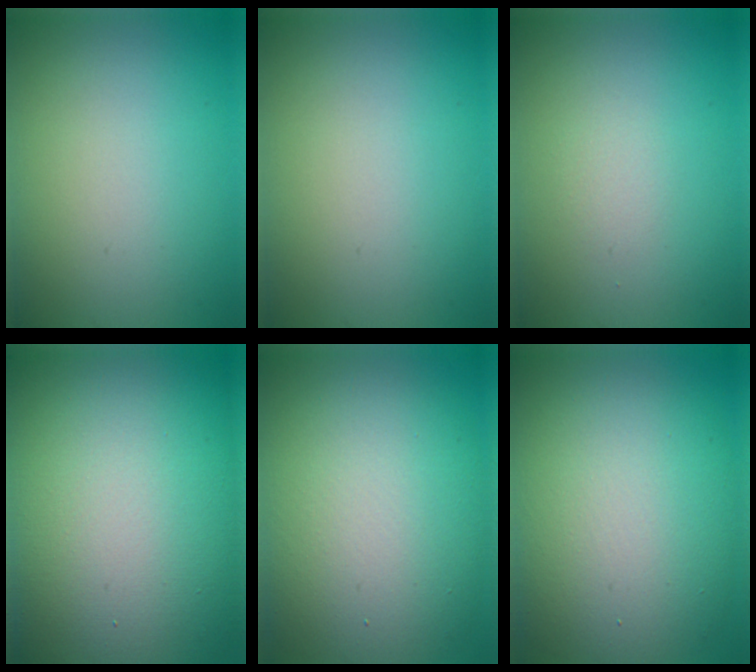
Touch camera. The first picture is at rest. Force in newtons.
{"total": 0.0}
{"total": 0.9, "press": 0.9, "slide": 0.1}
{"total": 22.8, "press": 22.7, "slide": 1.1}
{"total": 13.4, "press": 13.4, "slide": 0.5}
{"total": 13.0, "press": 12.9, "slide": 0.9}